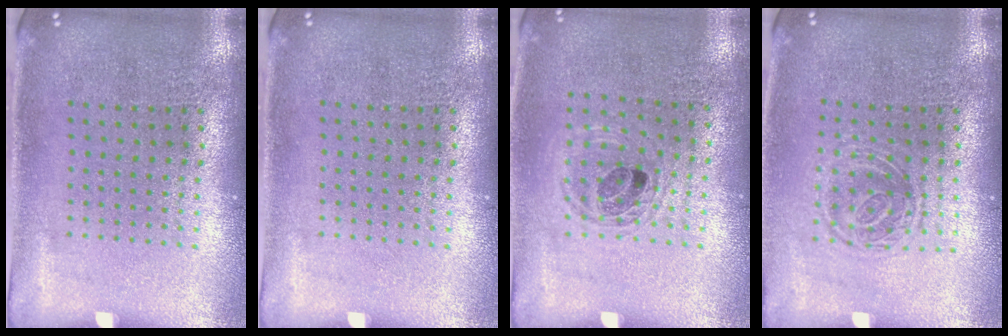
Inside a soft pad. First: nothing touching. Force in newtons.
{"total": 0.0}
{"total": 1.0, "press": 0.9, "slide": 0.2}
{"total": 1.4, "press": 1.0, "slide": 0.9}